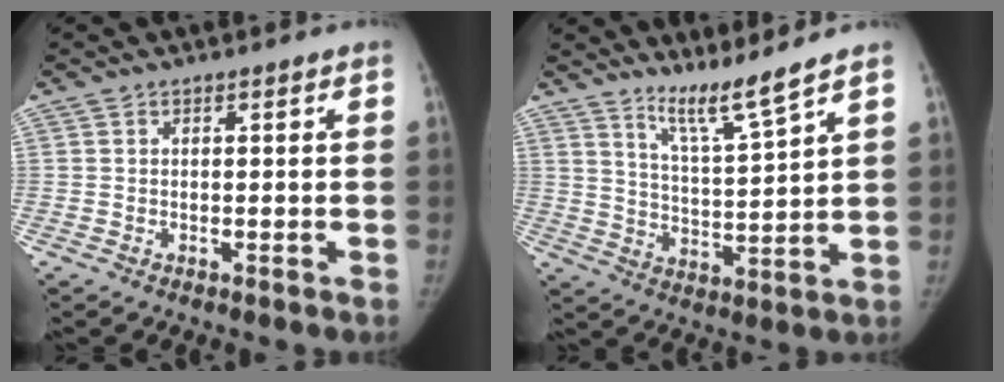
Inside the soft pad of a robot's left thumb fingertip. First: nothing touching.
{"total": 7.3, "force": [6.1, -1.1, 3.9], "torque": [-0.067, -0.062, 0.119]}